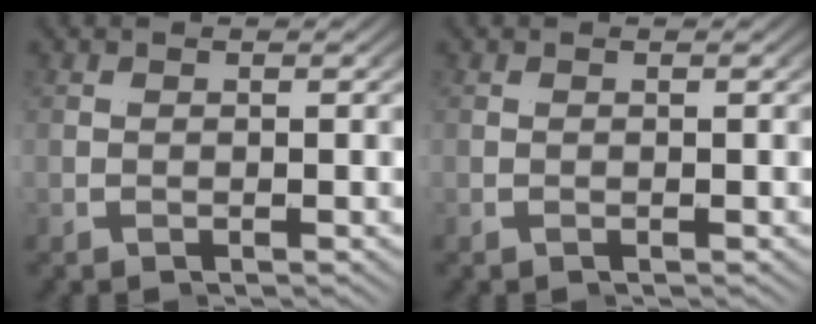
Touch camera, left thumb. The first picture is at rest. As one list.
[{"total": 0.0}]